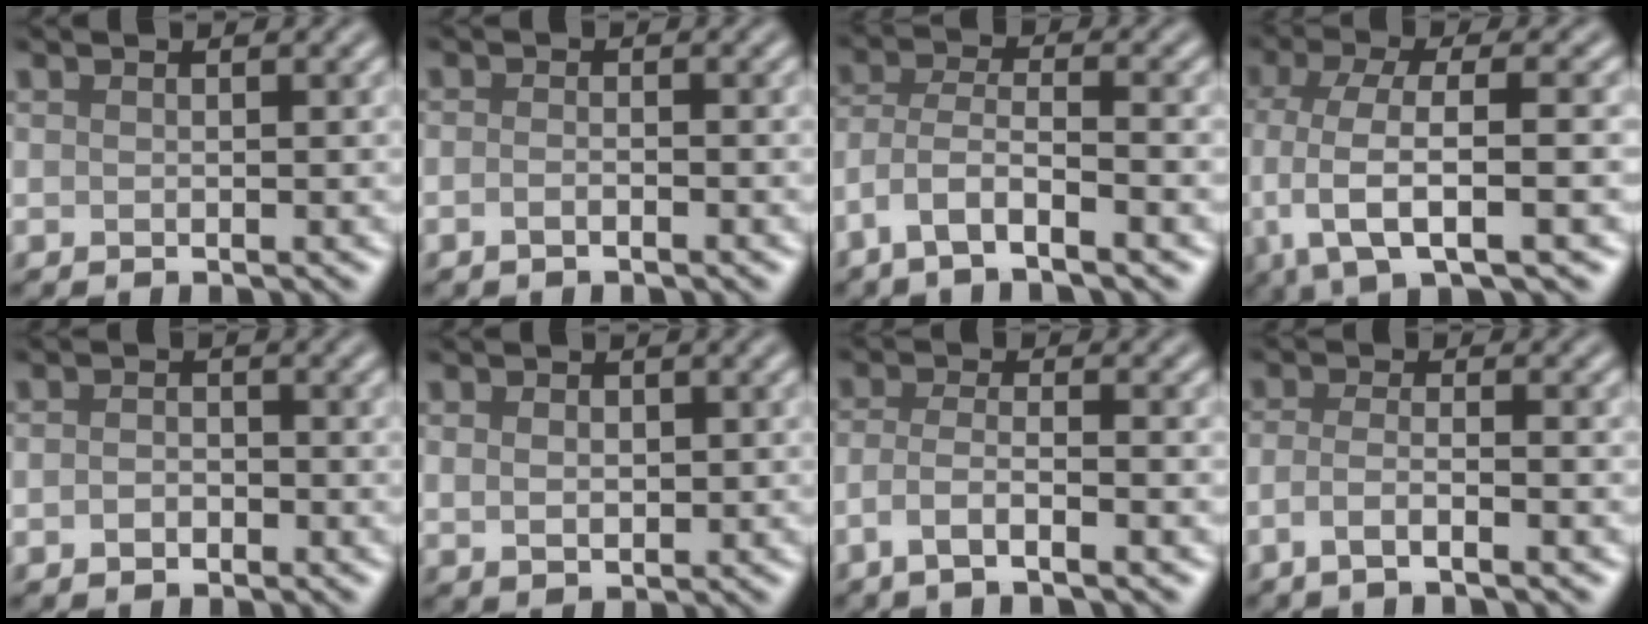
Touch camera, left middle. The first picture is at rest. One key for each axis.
{"total": 1.1, "fx": -0.7, "fy": 0.4, "fz": 0.8, "tx": -0.016, "ty": -0.001, "tz": -0.014}
{"total": 4.9, "fx": -3.0, "fy": 1.4, "fz": 3.6, "tx": -0.074, "ty": 0.001, "tz": -0.065}
{"total": 7.2, "fx": -1.2, "fy": 2.3, "fz": 6.7, "tx": -0.121, "ty": 0.000, "tz": -0.027}
{"total": 1.5, "fx": -0.6, "fy": 1.0, "fz": 0.9, "tx": -0.018, "ty": 0.000, "tz": -0.015}
{"total": 1.9, "fx": 0.4, "fy": 1.4, "fz": 1.2, "tx": -0.021, "ty": -0.002, "tz": 0.011}
{"total": 3.3, "fx": -1.9, "fy": 0.7, "fz": 2.6, "tx": -0.050, "ty": 0.003, "tz": -0.048}
{"total": 2.8, "fx": -1.6, "fy": 0.7, "fz": 2.2, "tx": -0.038, "ty": 0.000, "tz": -0.043}